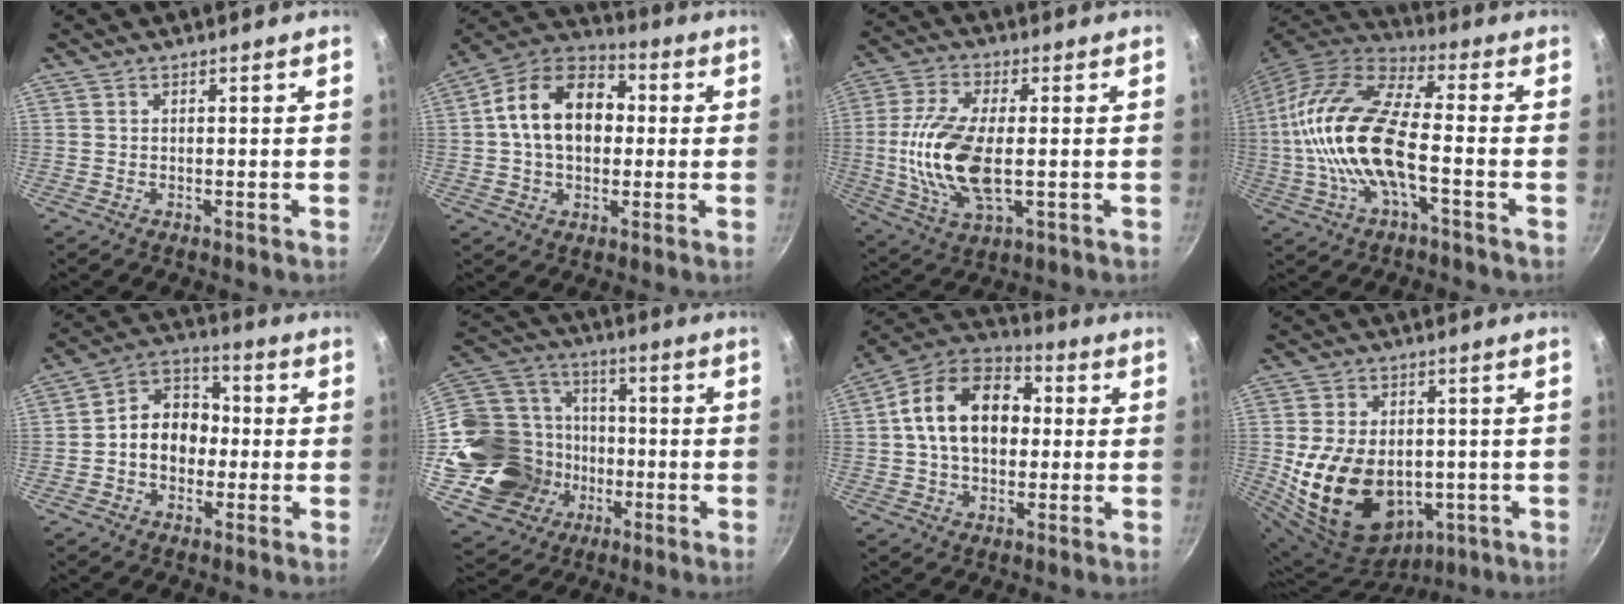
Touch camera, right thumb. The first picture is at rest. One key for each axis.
{"total": 16.5, "fx": 1.4, "fy": 11.5, "fz": 11.8, "tx": -0.163, "ty": 0.033, "tz": 0.006}
{"total": 15.3, "fx": -0.7, "fy": 7.2, "fz": 13.5, "tx": -0.275, "ty": 0.001, "tz": -0.018}
{"total": 19.4, "fx": -2.6, "fy": 7.7, "fz": 17.6, "tx": -0.344, "ty": 0.031, "tz": -0.063}
{"total": 11.1, "fx": -1.1, "fy": 8.7, "fz": 6.8, "tx": -0.059, "ty": 0.035, "tz": -0.036}
{"total": 23.8, "fx": -5.3, "fy": 20.4, "fz": 11.1, "tx": -0.205, "ty": 0.060, "tz": -0.066}
{"total": 17.8, "fx": 1.8, "fy": 12.3, "fz": 12.7, "tx": -0.182, "ty": 0.033, "tz": 0.012}
{"total": 19.0, "fx": -2.5, "fy": 13.6, "fz": 13.0, "tx": -0.217, "ty": 0.003, "tz": -0.017}